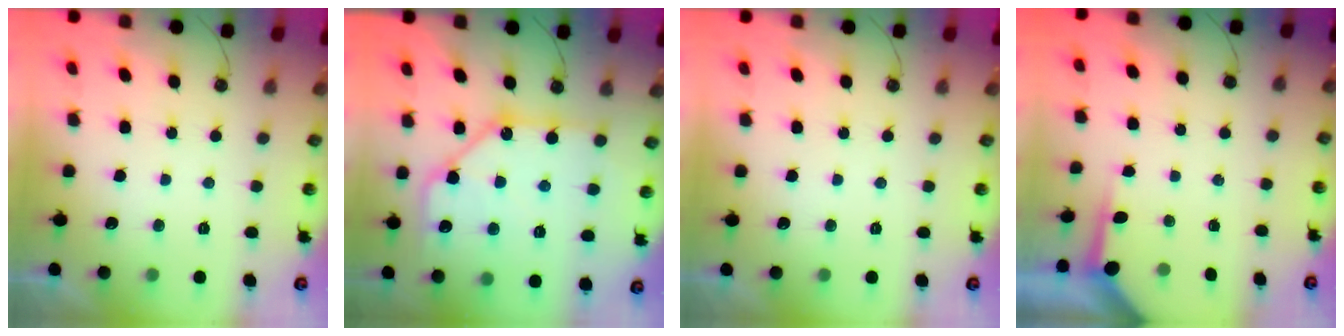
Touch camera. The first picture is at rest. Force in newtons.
{"total": 13.3, "press": 13.2, "slide": 1.5}
{"total": 0.0}
{"total": 3.5, "press": 3.5, "slide": 0.3}